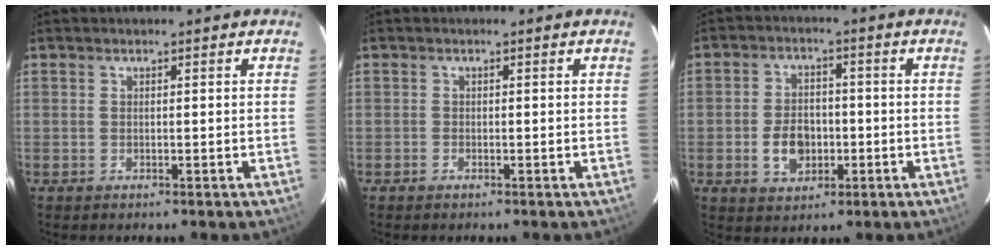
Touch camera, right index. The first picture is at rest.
{"total": 0.6, "force": [-0.5, 0.3, 0.1], "torque": [-0.005, 0.000, -0.011]}
{"total": 7.2, "force": [-1.9, 5.1, 4.7], "torque": [-0.095, 0.011, -0.024]}